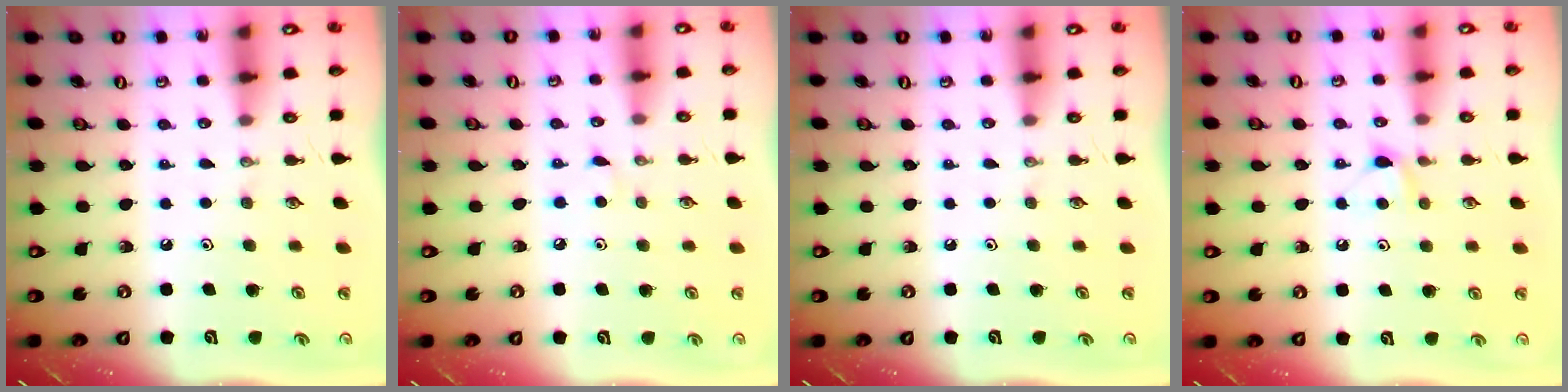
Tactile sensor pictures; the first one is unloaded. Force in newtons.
{"total": 2.7, "press": 2.7, "slide": 0.4}
{"total": 0.0}
{"total": 4.7, "press": 4.7, "slide": 0.6}